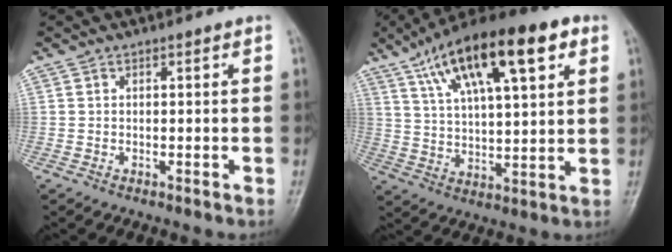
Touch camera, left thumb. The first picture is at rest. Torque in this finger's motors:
{"motor_torque": [2.36, 2.42, 1.59, -1.18, 0.17]}